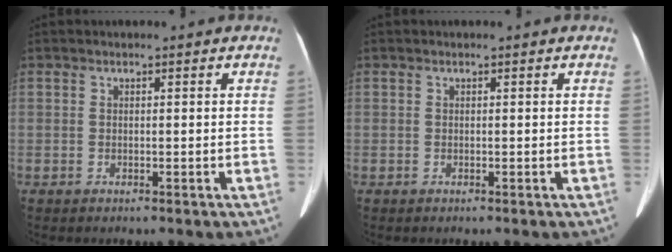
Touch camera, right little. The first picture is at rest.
{"total": 0.0}